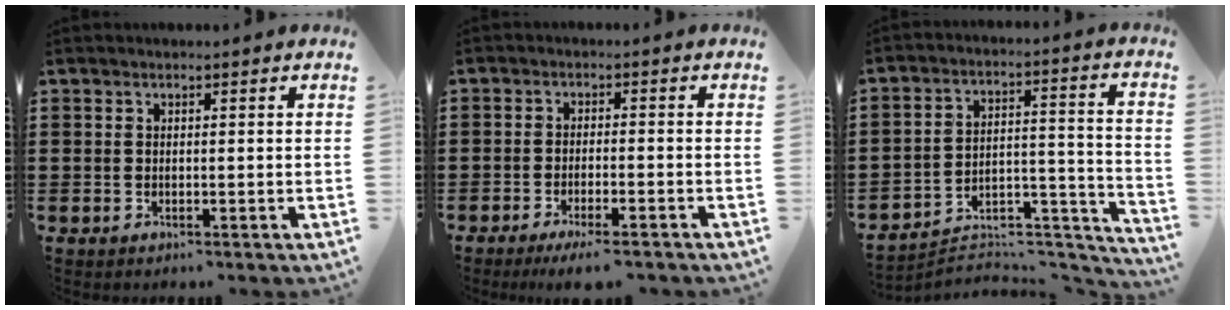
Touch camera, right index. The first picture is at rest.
{"total": 3.2, "force": [-2.7, 0.0, 1.6], "torque": [-0.034, -0.006, -0.053]}
{"total": 4.2, "force": [-3.8, 1.6, 0.8], "torque": [-0.017, -0.001, -0.079]}